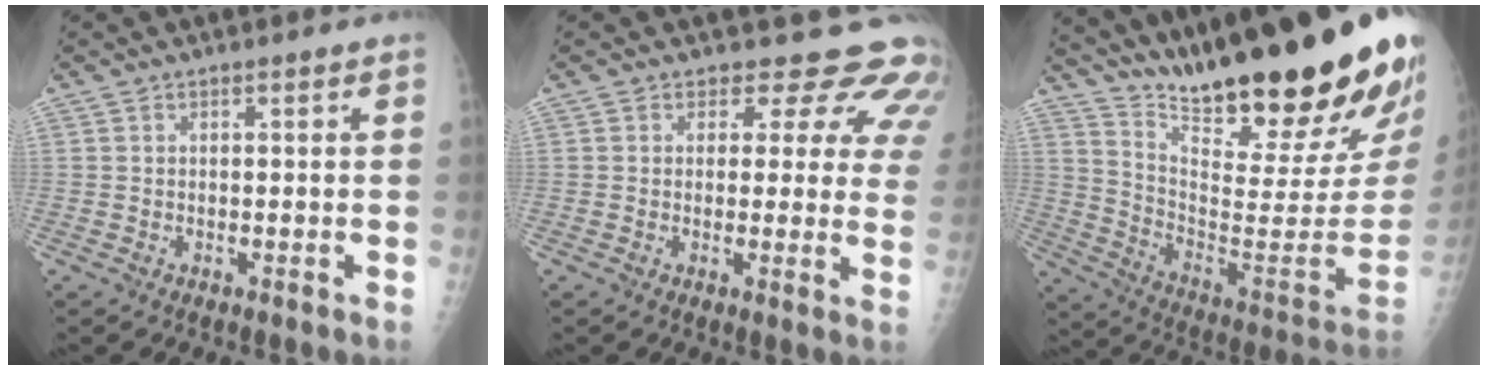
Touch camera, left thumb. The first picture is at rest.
{"total": 12.2, "force": [10.5, 5.8, 2.4], "torque": [0.028, -0.057, 0.089]}
{"total": 32.0, "force": [24.2, 5.4, 20.2], "torque": [-0.291, -0.146, 0.364]}